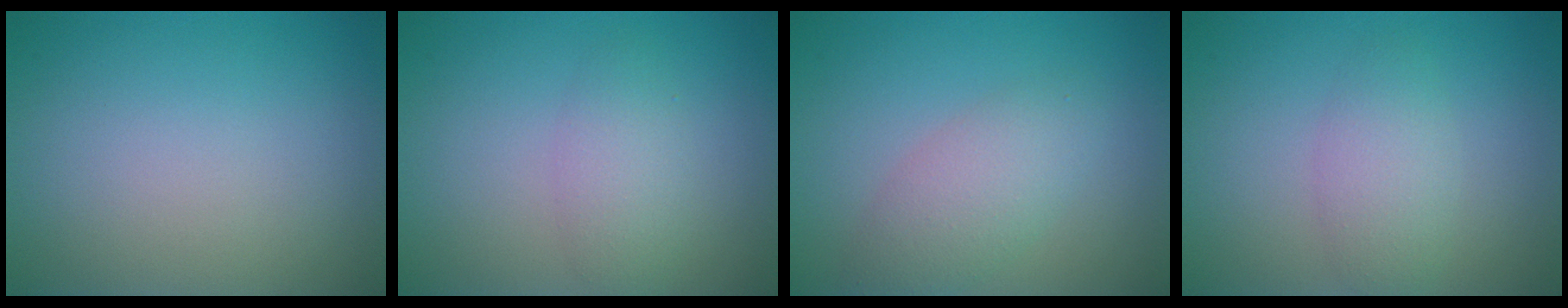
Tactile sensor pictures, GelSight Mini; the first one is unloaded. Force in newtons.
{"total": 2.4, "press": 2.4, "slide": 0.0}
{"total": 3.4, "press": 3.4, "slide": 0.0}
{"total": 2.7, "press": 2.7, "slide": 0.1}